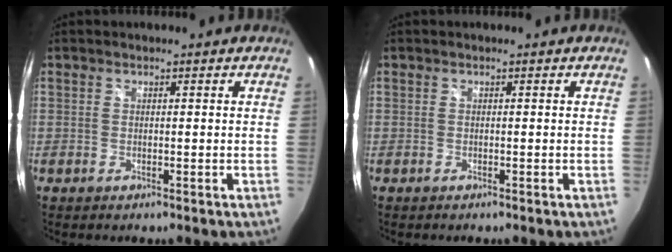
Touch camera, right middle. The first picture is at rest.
{"total": 0.0}